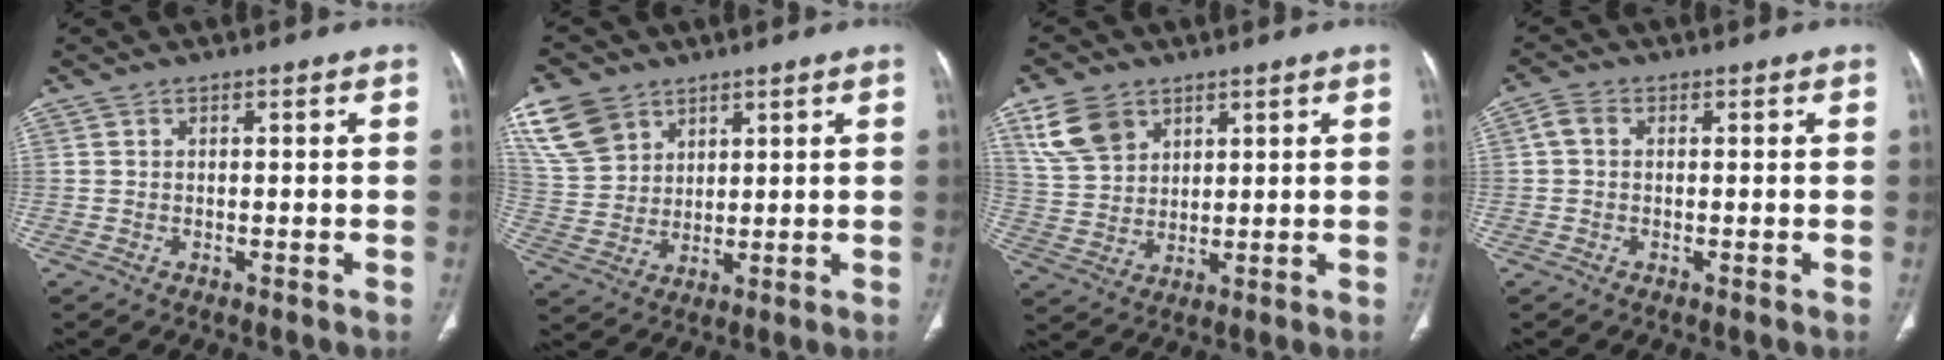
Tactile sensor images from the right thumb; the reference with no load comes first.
{"total": 11.1, "force": [6.3, 7.9, 4.5], "torque": [-0.076, -0.017, 0.138]}
{"total": 9.4, "force": [5.1, 6.5, 4.4], "torque": [-0.072, -0.016, 0.110]}
{"total": 2.5, "force": [0.3, 1.9, 1.6], "torque": [-0.033, 0.008, 0.003]}